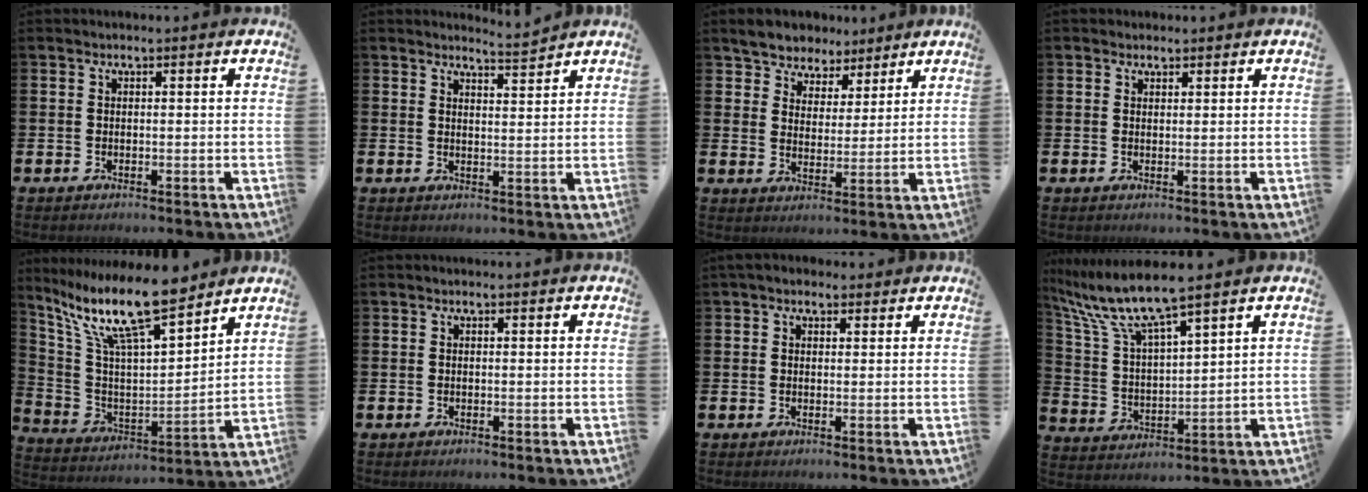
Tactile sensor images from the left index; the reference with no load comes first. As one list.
[{"total": 3.9, "force": [3.9, -0.3, 0.2], "torque": [0.000, -0.027, 0.068]}, {"total": 5.9, "force": [5.4, 2.2, -0.8], "torque": [-0.010, -0.027, 0.100]}, {"total": 1.3, "force": [1.1, 0.6, 0.0], "torque": [0.011, 0.001, 0.019]}, {"total": 13.2, "force": [10.7, 2.2, 7.3], "torque": [-0.173, -0.056, 0.185]}, {"total": 0.0}, {"total": 2.0, "force": [1.6, 1.2, 0.5], "torque": [0.006, 0.000, 0.024]}, {"total": 8.7, "force": [7.5, 0.7, 4.3], "torque": [-0.116, -0.036, 0.130]}]